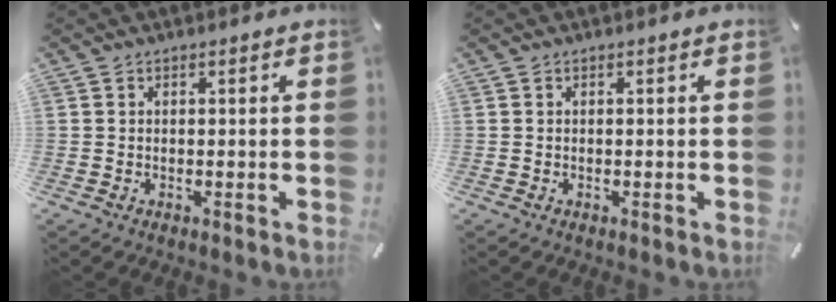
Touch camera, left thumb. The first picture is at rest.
{"total": 0.0}